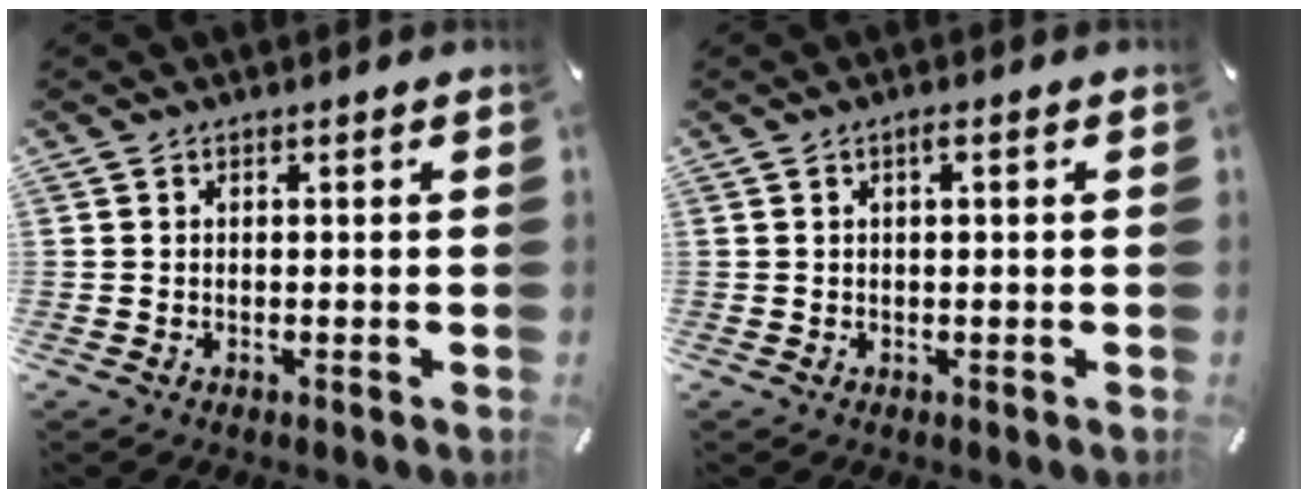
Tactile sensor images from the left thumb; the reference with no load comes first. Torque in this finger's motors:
{"motor_torque": [-0.09, -0.38, 0.15, 0.27, 0.00]}